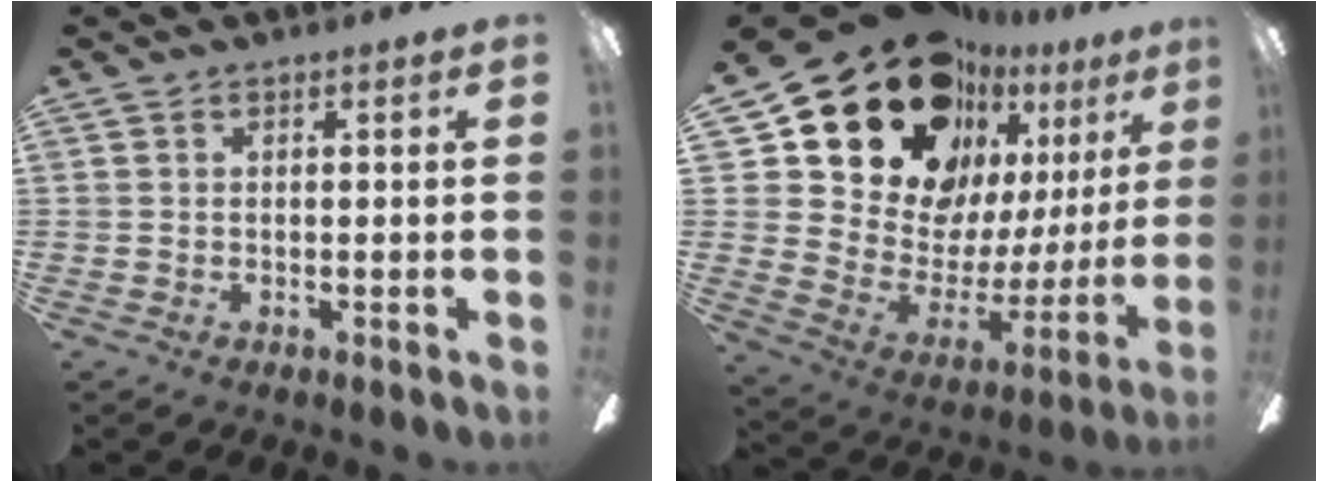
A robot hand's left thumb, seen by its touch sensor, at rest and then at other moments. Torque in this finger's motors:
{"motor_torque": [1.93, 3.09, 1.41, -1.36, 0.19]}